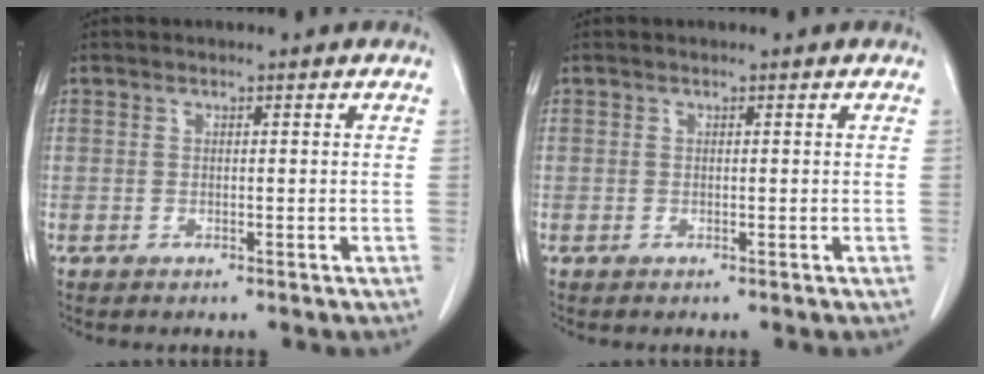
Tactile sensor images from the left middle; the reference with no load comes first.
{"total": 0.0}